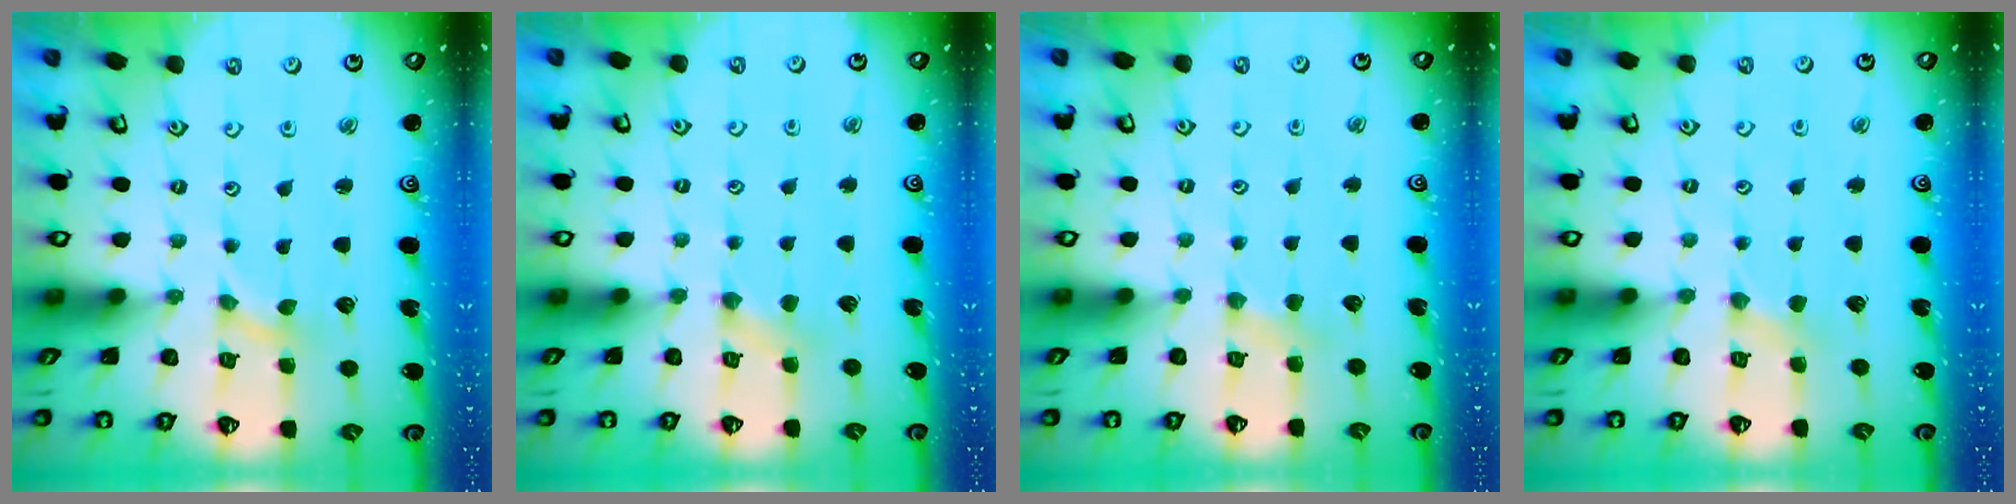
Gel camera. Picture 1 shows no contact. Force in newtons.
{"total": 2.0, "press": 2.0, "slide": 0.5}
{"total": 3.0, "press": 3.0, "slide": 0.5}
{"total": 1.4, "press": 1.4, "slide": 0.4}